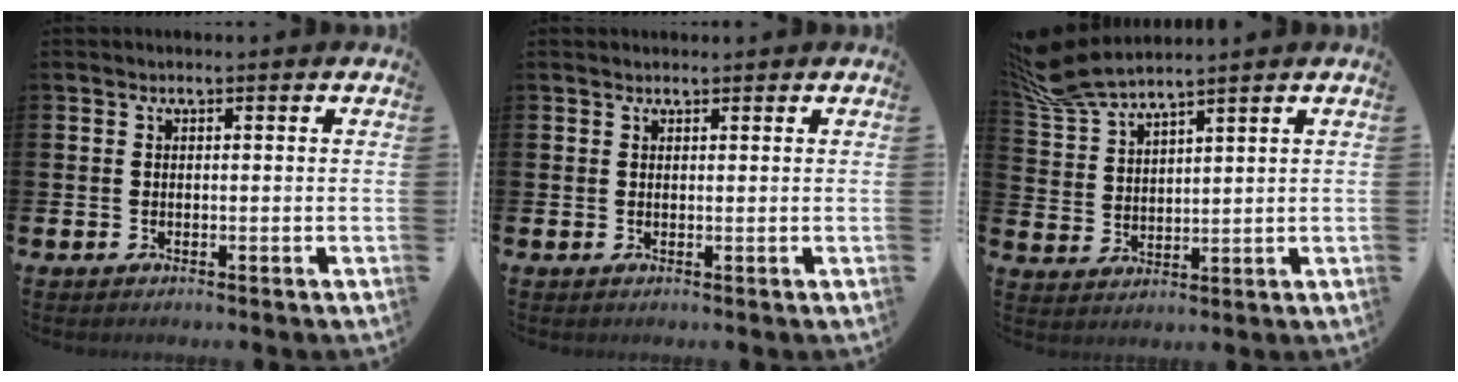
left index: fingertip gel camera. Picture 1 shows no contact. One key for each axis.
{"total": 1.0, "fx": 0.9, "fy": 0.3, "fz": 0.1, "tx": 0.007, "ty": 0.000, "tz": 0.015}
{"total": 6.8, "fx": 6.4, "fy": 0.3, "fz": 2.3, "tx": -0.073, "ty": -0.024, "tz": 0.118}